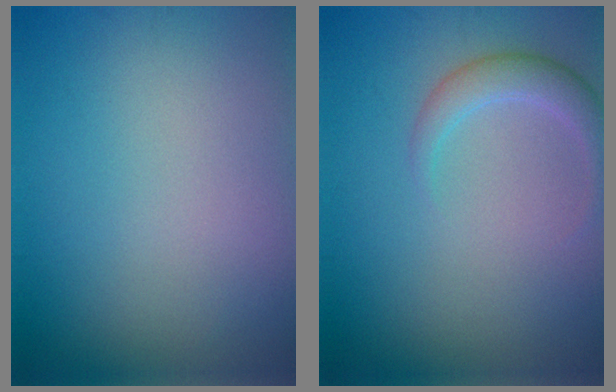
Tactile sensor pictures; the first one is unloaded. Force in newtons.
{"total": 2.4, "press": 2.4, "slide": 0.2}